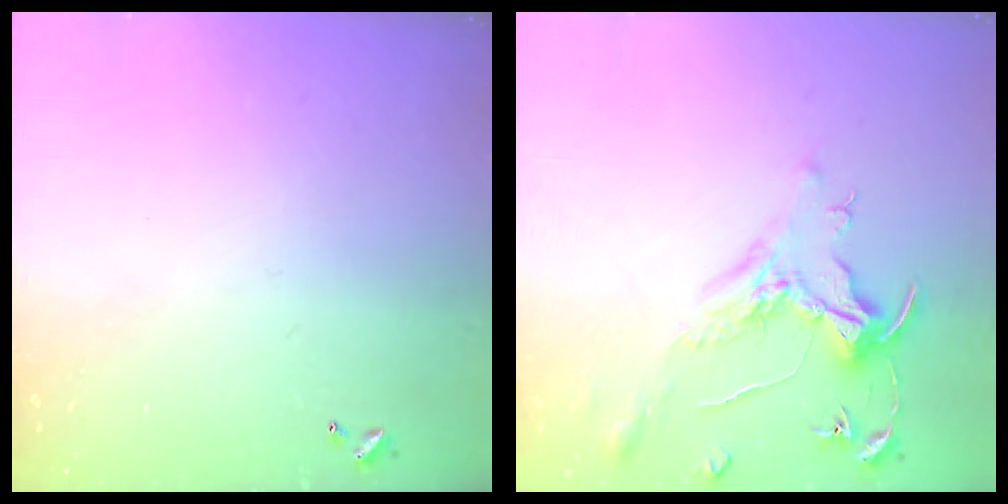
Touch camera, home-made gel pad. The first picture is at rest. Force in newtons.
{"total": 1.6, "press": 1.4, "slide": 0.7}